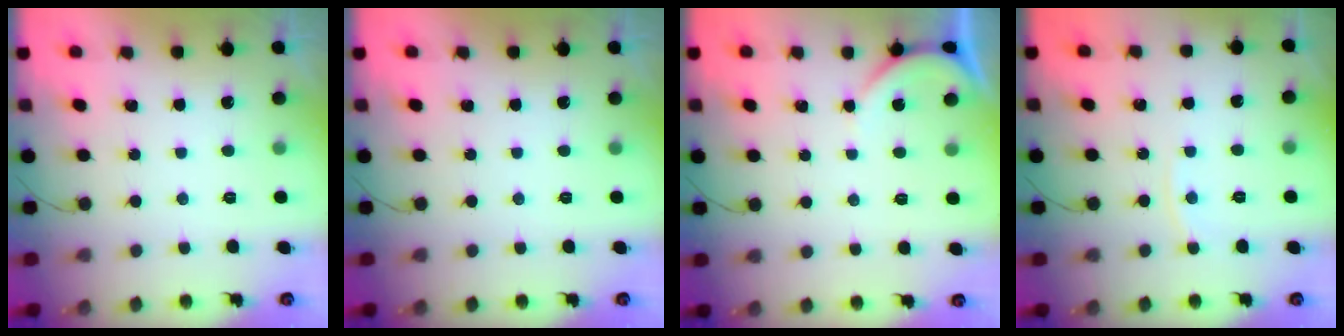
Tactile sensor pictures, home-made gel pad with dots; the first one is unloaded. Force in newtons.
{"total": 0.0}
{"total": 3.1, "press": 3.1, "slide": 0.3}
{"total": 3.1, "press": 3.1, "slide": 0.4}